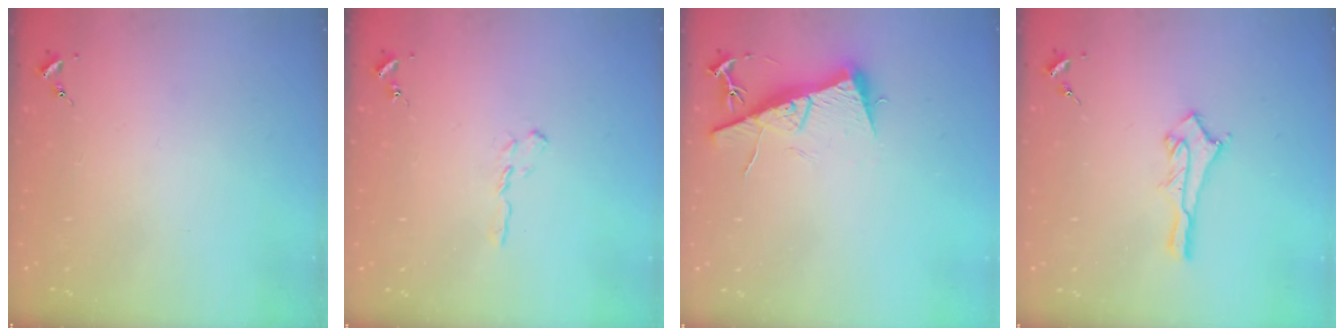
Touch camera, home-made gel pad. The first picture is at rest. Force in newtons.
{"total": 4.5, "press": 4.5, "slide": 0.7}
{"total": 11.0, "press": 11.0, "slide": 0.7}
{"total": 10.8, "press": 10.7, "slide": 0.8}